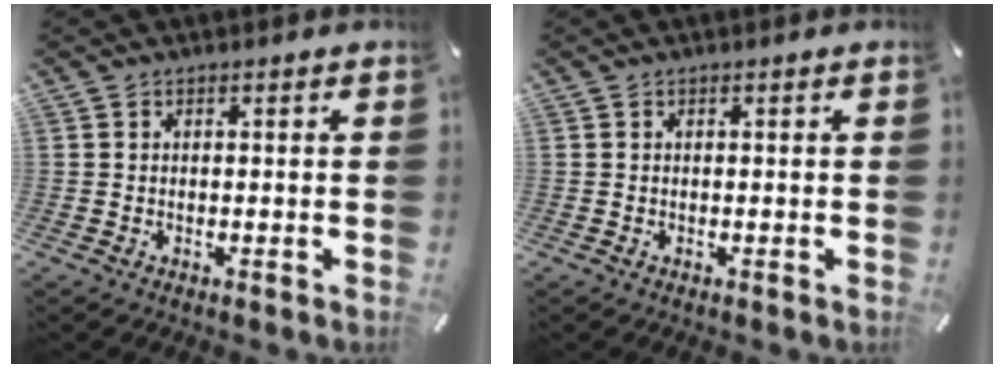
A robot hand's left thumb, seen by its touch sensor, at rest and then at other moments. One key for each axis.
{"total": 0.0}